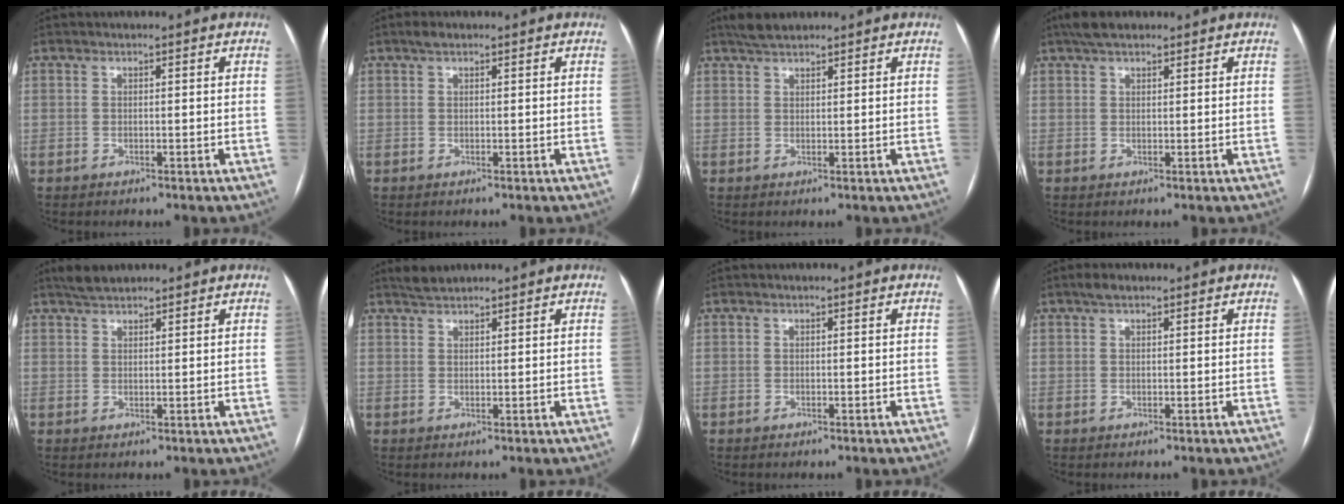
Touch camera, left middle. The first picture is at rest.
{"total": 1.1, "force": [0.8, 0.4, 0.7], "torque": [-0.016, 0.012, 0.015]}
{"total": 3.1, "force": [2.7, 0.9, 1.2], "torque": [-0.027, 0.014, 0.051]}
{"total": 3.9, "force": [3.0, 1.5, 2.0], "torque": [-0.041, 0.023, 0.054]}
{"total": 2.9, "force": [2.6, 0.7, 1.0], "torque": [-0.021, 0.012, 0.048]}
{"total": 2.0, "force": [1.9, 0.2, 0.4], "torque": [-0.011, 0.009, 0.039]}
{"total": 0.0}
{"total": 1.6, "force": [1.1, 0.6, 0.9], "torque": [-0.020, 0.013, 0.020]}